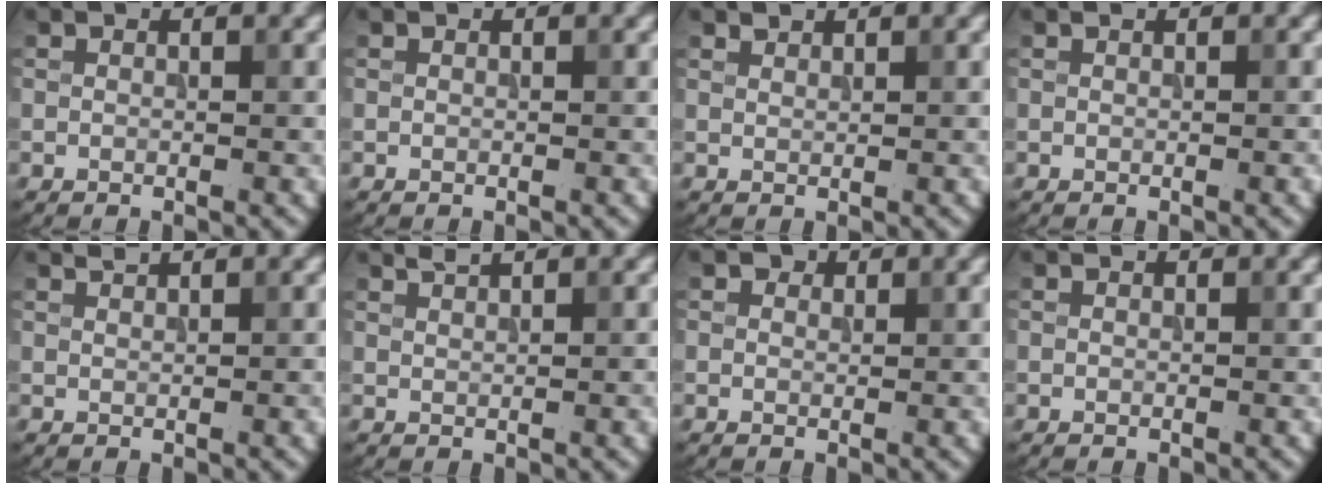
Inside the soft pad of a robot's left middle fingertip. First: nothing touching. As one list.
[{"total": 0.0}, {"total": 0.7, "force": [0.7, 0.1, 0.0], "torque": [0.002, 0.000, 0.016]}, {"total": 0.7, "force": [0.1, 0.2, 0.7], "torque": [-0.006, 0.004, 0.000]}, {"total": 0.8, "force": [0.7, 0.1, 0.4], "torque": [-0.005, -0.001, 0.012]}, {"total": 1.3, "force": [1.0, 0.3, 0.8], "torque": [-0.012, 0.000, 0.019]}, {"total": 0.9, "force": [0.6, 0.6, 0.3], "torque": [-0.004, -0.003, 0.005]}, {"total": 0.0}]